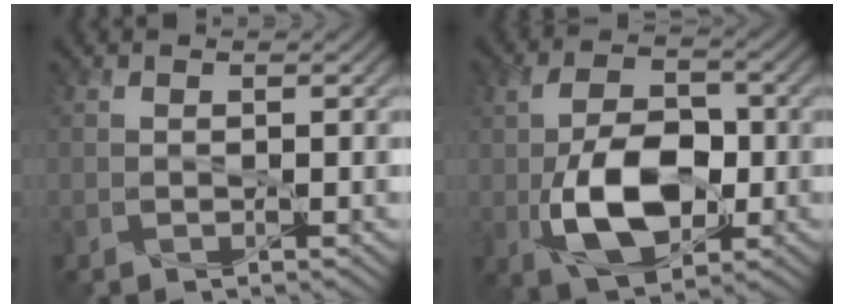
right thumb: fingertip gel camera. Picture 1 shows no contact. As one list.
[{"total": 10.3, "force": [-2.1, 6.1, 8.1], "torque": [-0.163, -0.002, -0.040]}]